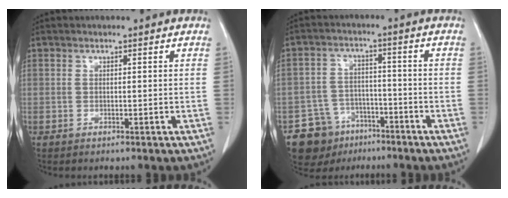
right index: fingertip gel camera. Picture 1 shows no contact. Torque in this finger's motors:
{"motor_torque": [-0.18, -0.26, -0.66, -0.21]}